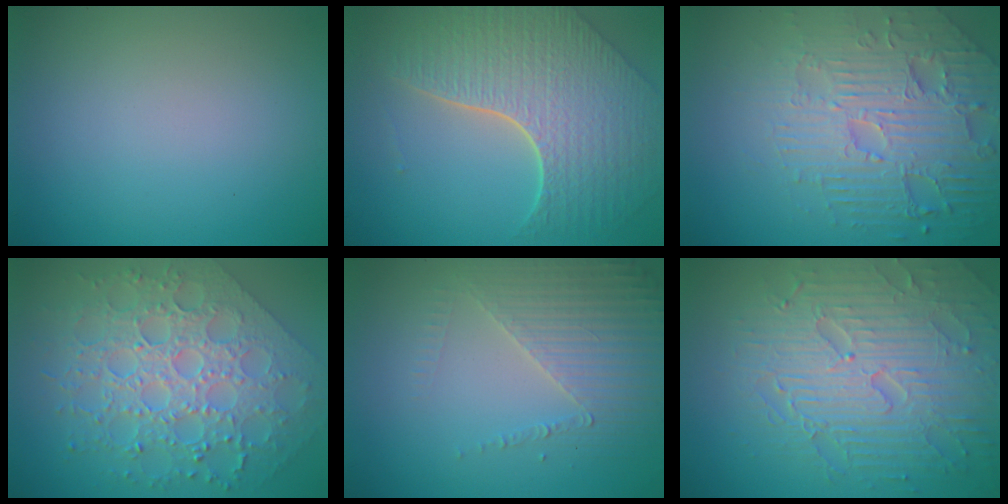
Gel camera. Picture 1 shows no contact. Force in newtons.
{"total": 8.6, "press": 6.2, "slide": 6.0}
{"total": 7.1, "press": 5.5, "slide": 4.6}
{"total": 8.5, "press": 6.2, "slide": 5.8}
{"total": 4.5, "press": 3.2, "slide": 3.1}
{"total": 8.4, "press": 6.0, "slide": 5.9}